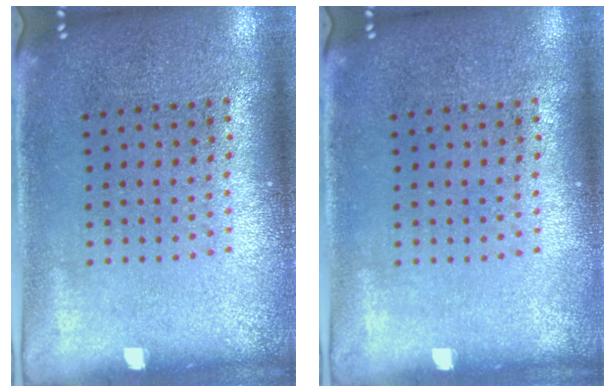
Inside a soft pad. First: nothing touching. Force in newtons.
{"total": 0.0}